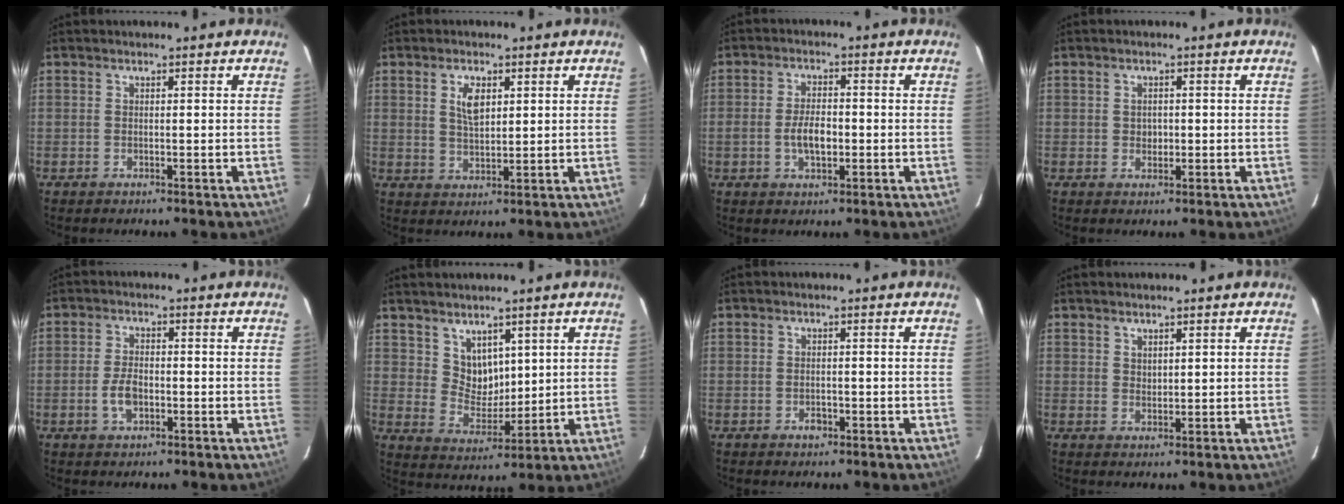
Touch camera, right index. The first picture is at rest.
{"total": 4.7, "force": [1.7, 2.3, 3.7], "torque": [-0.065, 0.004, 0.033]}
{"total": 5.4, "force": [-1.2, 2.7, 4.5], "torque": [-0.091, 0.003, -0.019]}
{"total": 1.9, "force": [-0.1, 1.7, 0.8], "torque": [-0.010, 0.003, -0.001]}
{"total": 4.5, "force": [-1.6, 2.5, 3.4], "torque": [-0.072, 0.001, -0.027]}
{"total": 6.4, "force": [3.7, 4.6, 2.4], "torque": [-0.033, 0.002, 0.080]}
{"total": 1.6, "force": [-1.0, 0.6, 1.1], "torque": [-0.023, 0.000, -0.017]}
{"total": 1.7, "force": [1.3, 0.9, 0.5], "torque": [-0.005, 0.001, 0.024]}